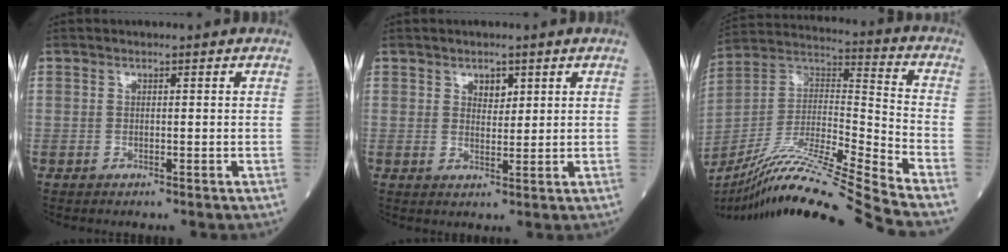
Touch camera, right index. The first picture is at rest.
{"total": 2.4, "force": [1.3, 1.4, 1.4], "torque": [-0.017, -0.002, 0.023]}
{"total": 24.0, "force": [-20.5, -2.5, 12.3], "torque": [-0.231, -0.029, -0.363]}